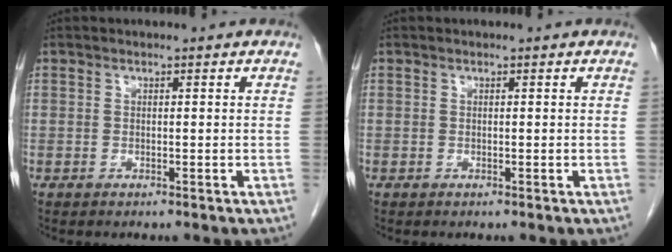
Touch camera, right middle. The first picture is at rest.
{"total": 0.0}